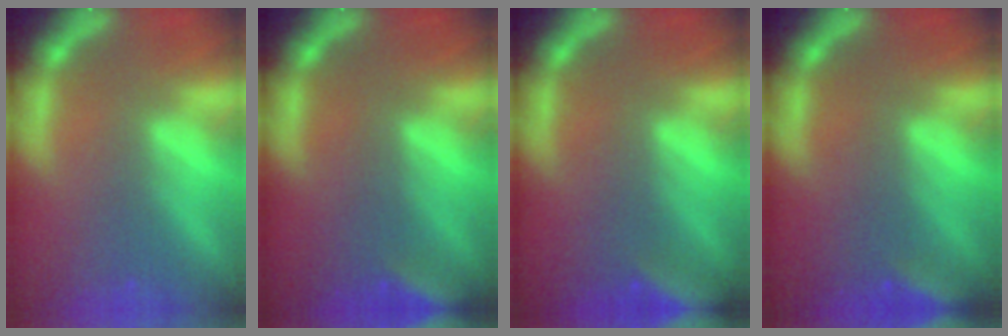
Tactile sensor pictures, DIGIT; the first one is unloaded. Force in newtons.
{"total": 4.4}
{"total": 6.0}
{"total": 4.0}